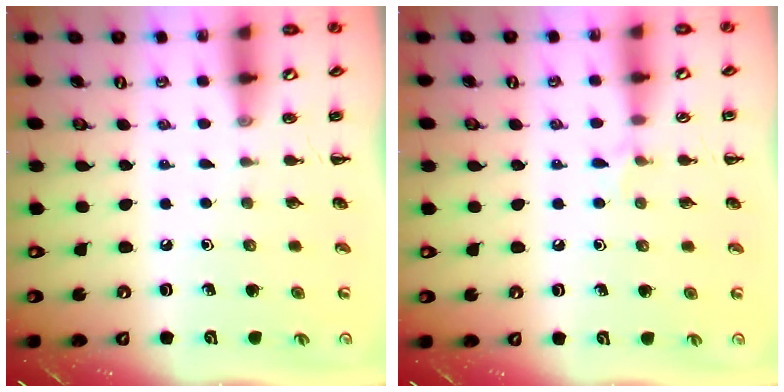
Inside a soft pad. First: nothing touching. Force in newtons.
{"total": 4.2, "press": 3.9, "slide": 1.6}